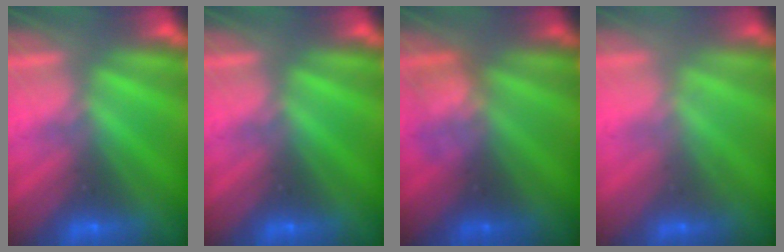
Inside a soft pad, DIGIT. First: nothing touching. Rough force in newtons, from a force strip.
{"total": 0.0}
{"total": 2.4}
{"total": 2.0}